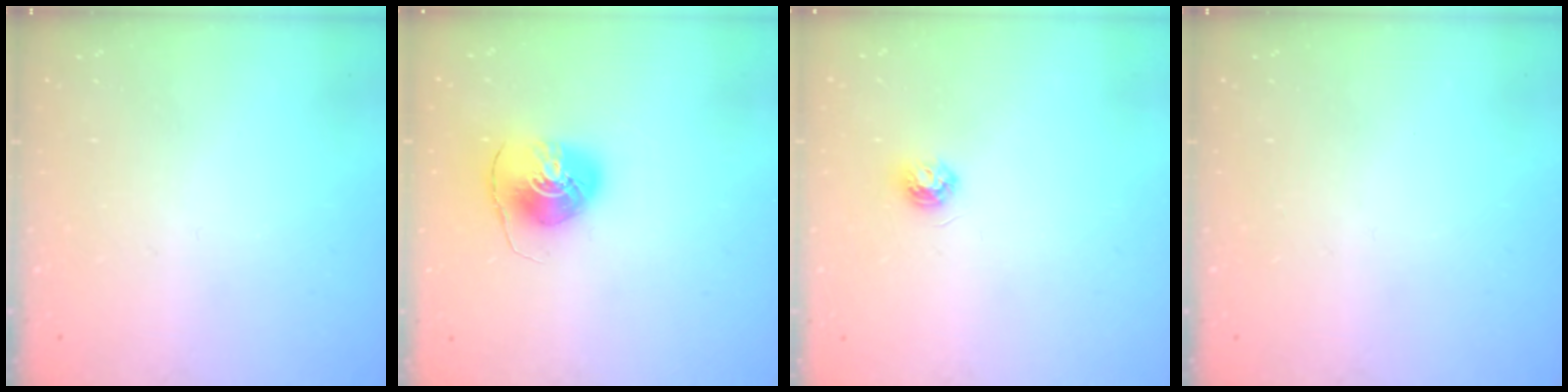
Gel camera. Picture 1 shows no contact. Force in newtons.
{"total": 7.5, "press": 7.5, "slide": 0.7}
{"total": 4.5, "press": 4.5, "slide": 0.7}
{"total": 0.0}